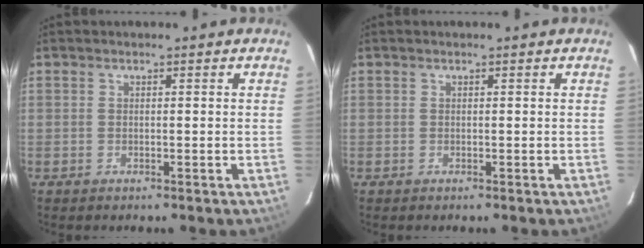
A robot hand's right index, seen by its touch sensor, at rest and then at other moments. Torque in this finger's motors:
{"motor_torque": [0.00, 0.00, 0.00, 0.00]}